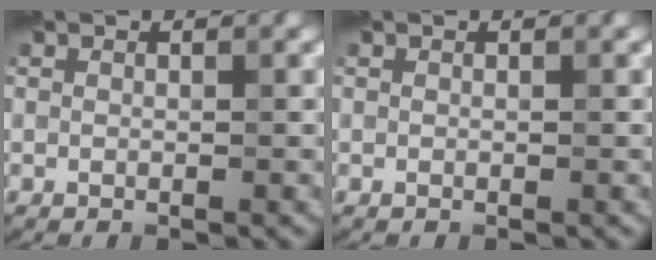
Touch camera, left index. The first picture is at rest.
{"total": 0.0}